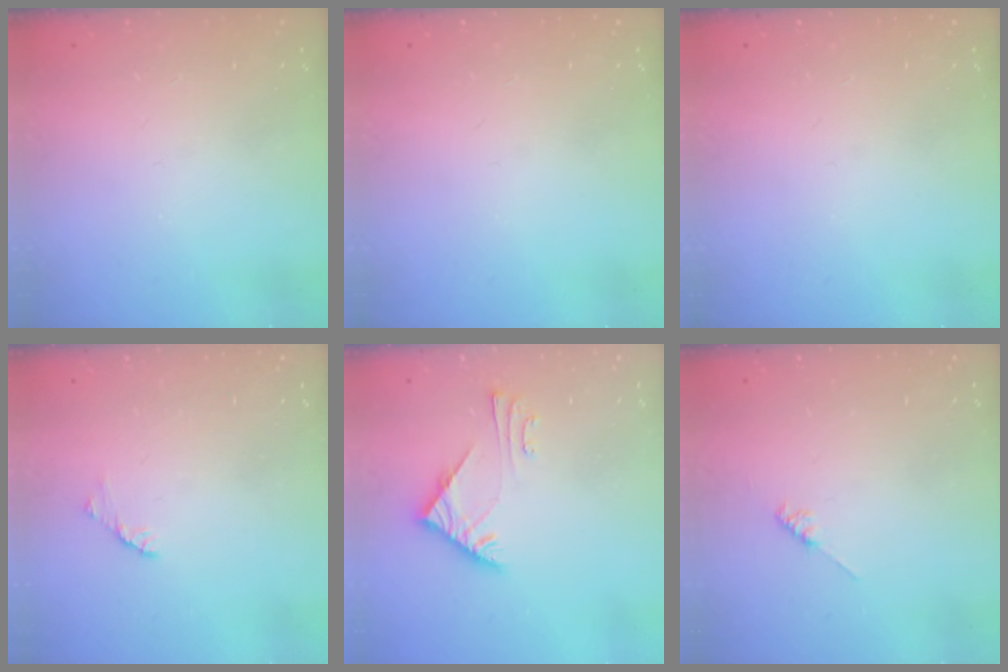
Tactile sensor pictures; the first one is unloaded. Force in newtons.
{"total": 0.0}
{"total": 0.0}
{"total": 1.7, "press": 1.6, "slide": 0.4}
{"total": 6.0, "press": 6.0, "slide": 0.7}
{"total": 1.8, "press": 1.7, "slide": 0.3}